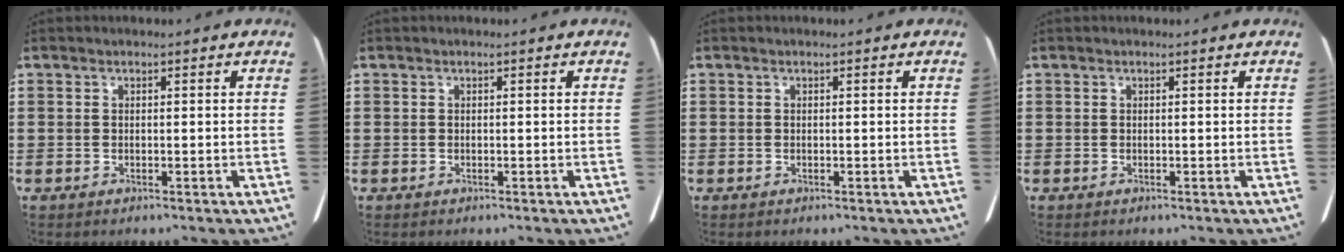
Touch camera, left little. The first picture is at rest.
{"total": 0.0}
{"total": 0.0}
{"total": 0.0}